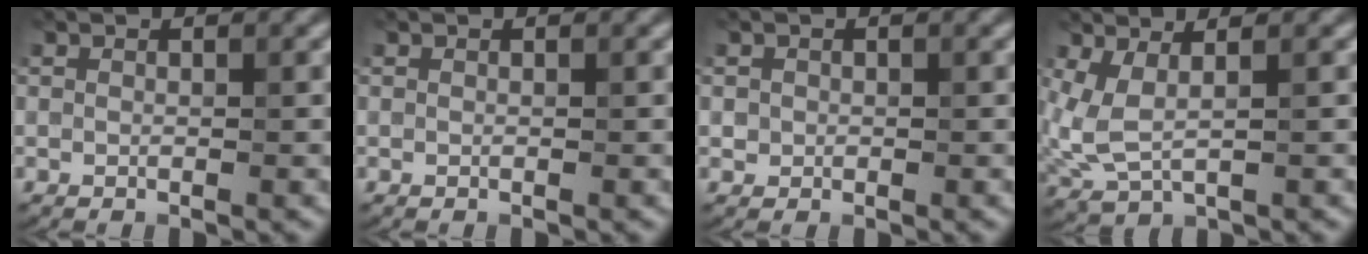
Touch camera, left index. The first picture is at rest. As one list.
[{"total": 0.0}, {"total": 0.7, "force": [0.0, 0.7, 0.1], "torque": [0.007, -0.004, 0.000]}, {"total": 3.2, "force": [0.8, 1.3, 2.8], "torque": [-0.077, -0.008, 0.018]}]